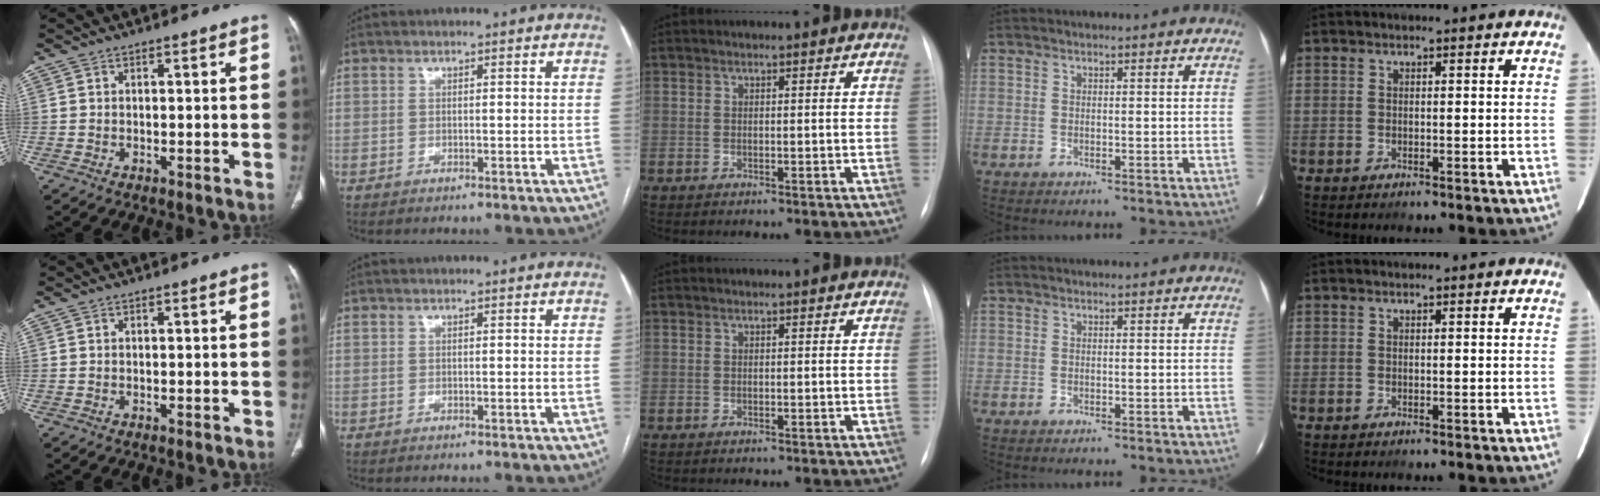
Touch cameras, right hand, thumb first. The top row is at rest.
{}